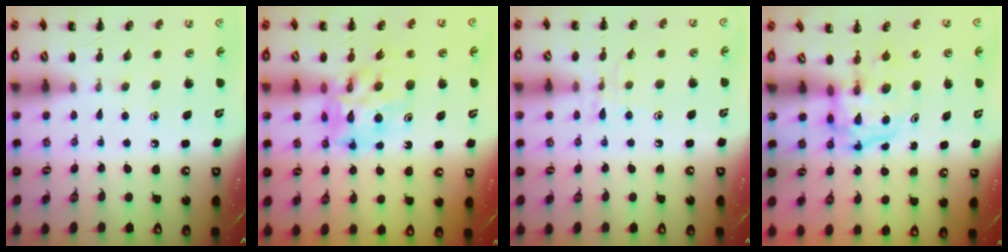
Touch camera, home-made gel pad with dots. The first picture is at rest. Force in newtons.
{"total": 11.9, "press": 11.3, "slide": 3.8}
{"total": 6.2, "press": 6.1, "slide": 0.8}
{"total": 3.7, "press": 3.7, "slide": 0.6}